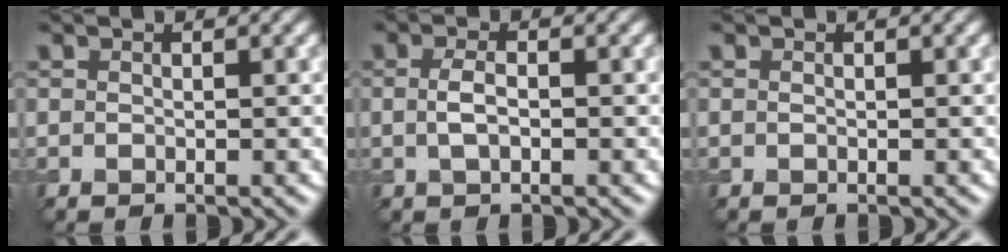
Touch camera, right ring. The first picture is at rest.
{"total": 1.8, "force": [-0.1, 0.8, 1.7], "torque": [-0.036, 0.000, -0.005]}
{"total": 0.0}